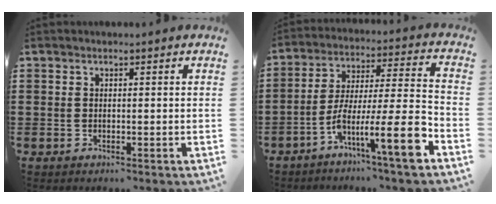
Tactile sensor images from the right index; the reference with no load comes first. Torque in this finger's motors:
{"motor_torque": [1.53, -0.61, 0.92, 0.21]}